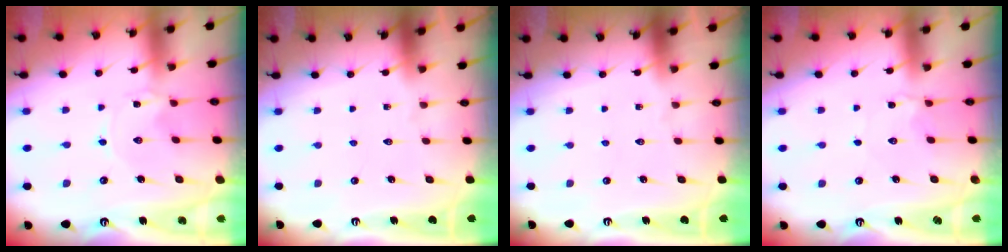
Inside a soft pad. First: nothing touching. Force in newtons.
{"total": 0.0}
{"total": 0.0}
{"total": 2.1, "press": 2.1, "slide": 0.2}